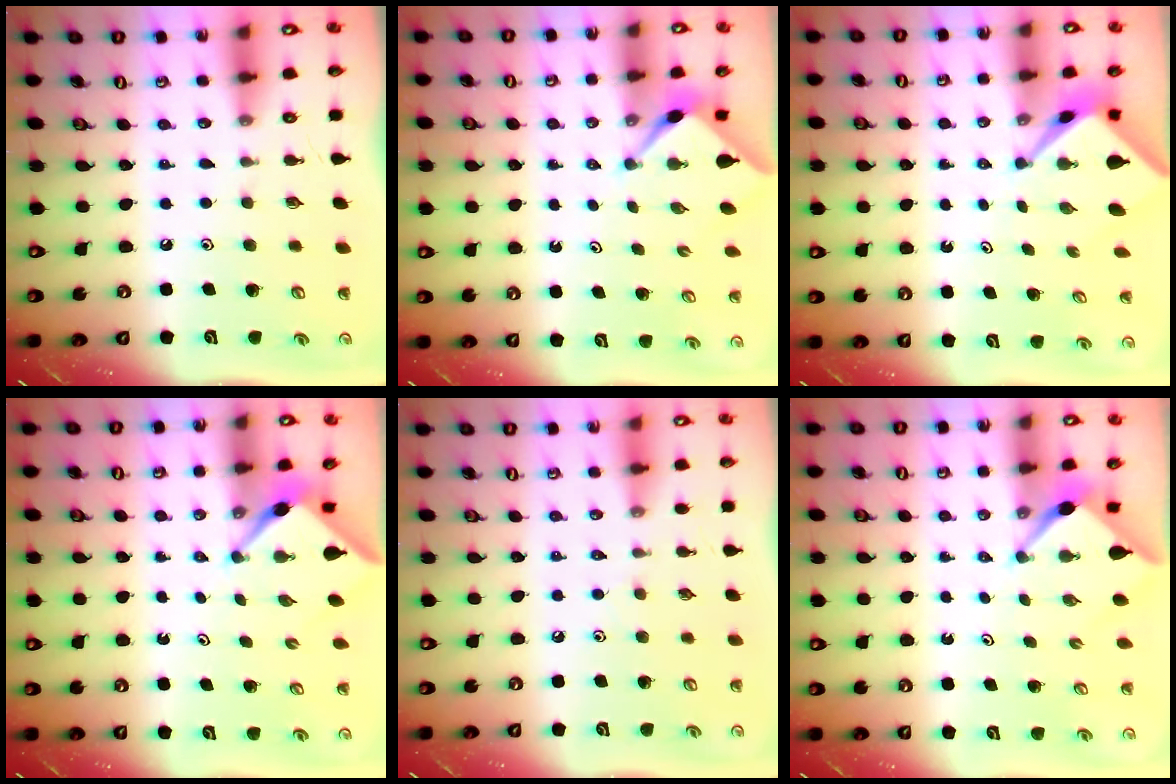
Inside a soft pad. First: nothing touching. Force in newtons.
{"total": 2.8, "press": 2.8, "slide": 0.4}
{"total": 2.4, "press": 2.4, "slide": 0.3}
{"total": 3.0, "press": 3.0, "slide": 0.3}
{"total": 2.1, "press": 2.1, "slide": 0.4}
{"total": 2.4, "press": 2.4, "slide": 0.3}